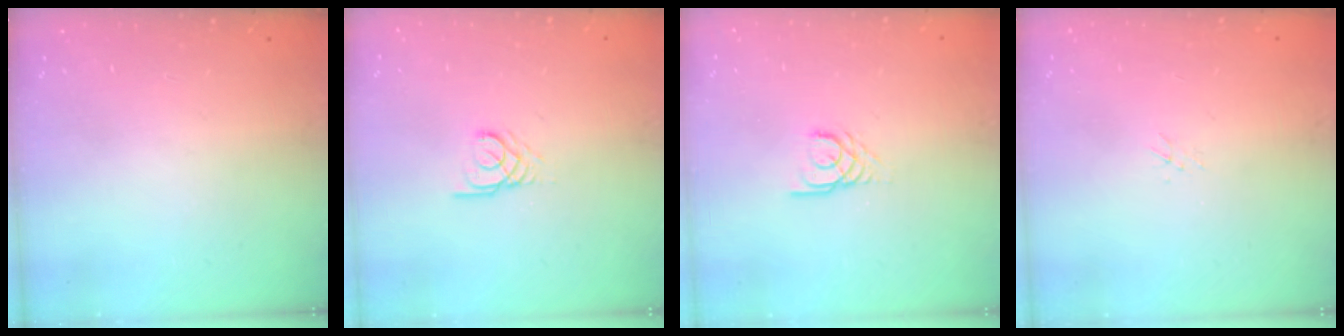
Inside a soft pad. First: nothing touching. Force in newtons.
{"total": 2.5, "press": 2.5, "slide": 0.2}
{"total": 1.3, "press": 1.3, "slide": 0.2}
{"total": 1.5, "press": 1.5, "slide": 0.2}